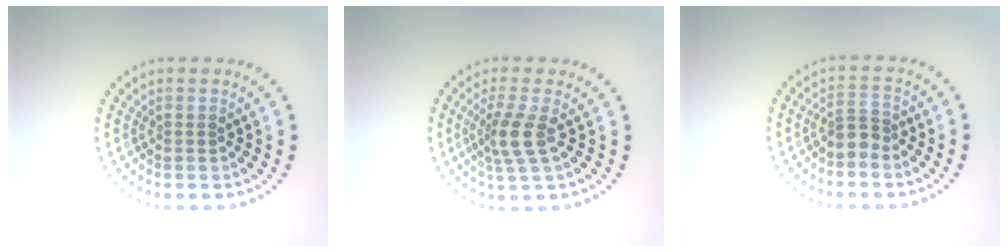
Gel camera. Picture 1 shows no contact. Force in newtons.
{"total": 2.8, "press": 2.2, "slide": 1.8}
{"total": 2.0, "press": 1.6, "slide": 1.2}